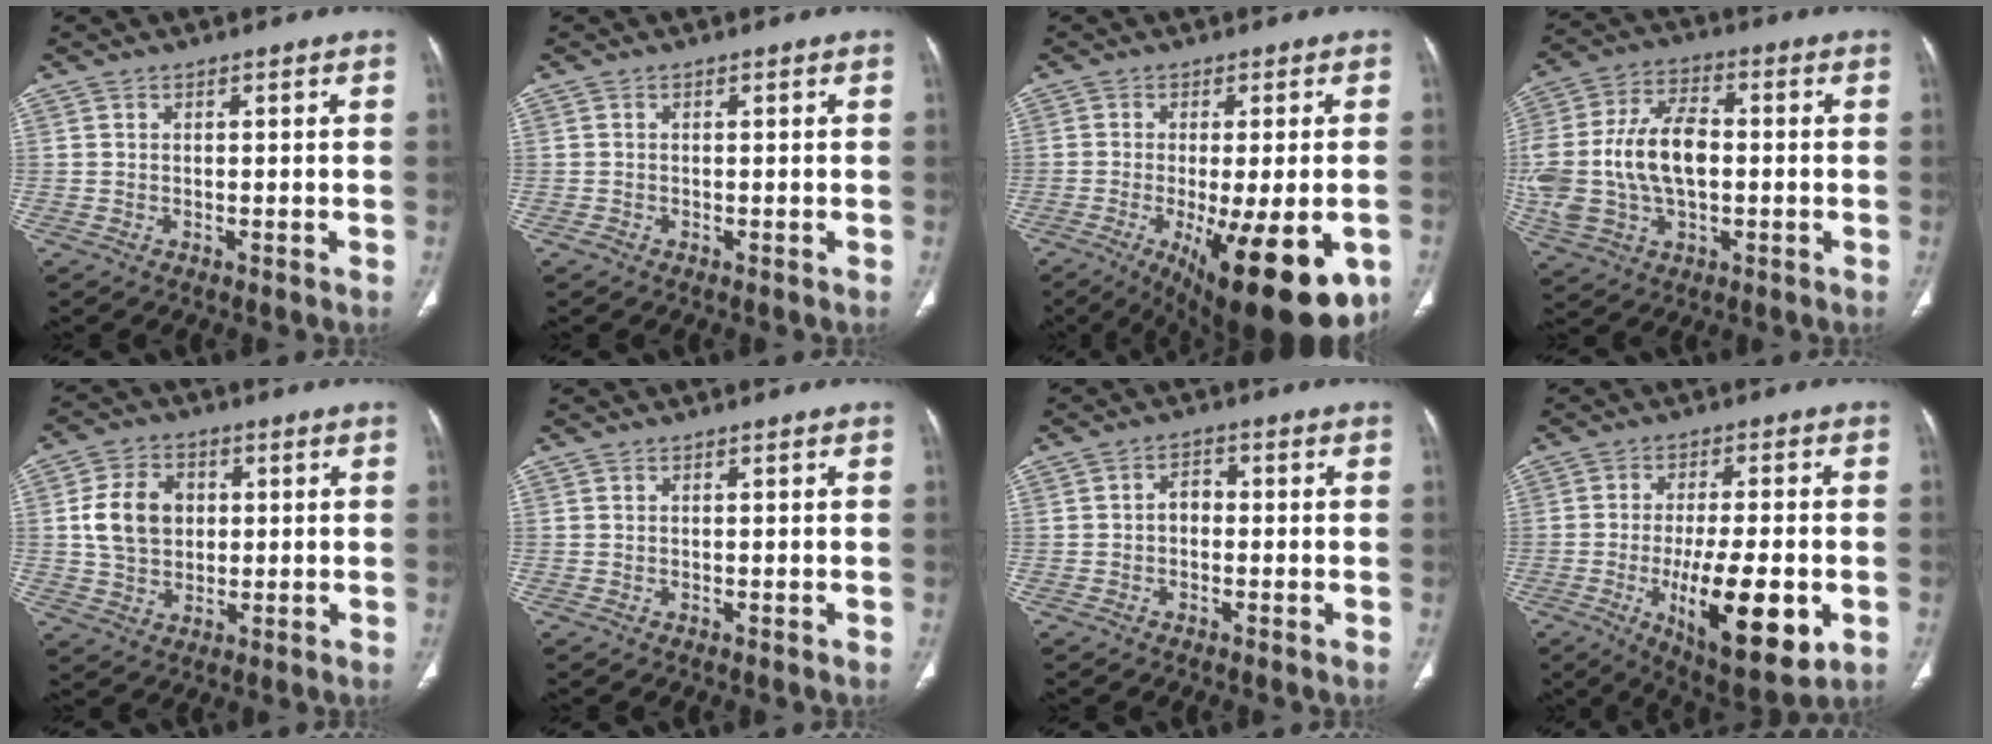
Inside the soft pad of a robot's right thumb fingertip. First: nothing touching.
{"total": 0.5, "force": [-0.4, 0.3, 0.1], "torque": [-0.002, 0.001, -0.010]}
{"total": 19.3, "force": [-7.4, 6.2, 16.7], "torque": [-0.200, -0.021, -0.091]}
{"total": 17.8, "force": [-0.7, 11.0, 13.9], "torque": [-0.295, 0.022, -0.008]}
{"total": 9.8, "force": [1.2, 7.7, 6.0], "torque": [-0.087, 0.003, 0.022]}
{"total": 0.0}
{"total": 2.7, "force": [-0.5, 2.0, 1.8], "torque": [-0.015, 0.014, -0.017]}
{"total": 17.4, "force": [-4.9, 5.6, 15.7], "torque": [-0.240, -0.011, -0.065]}